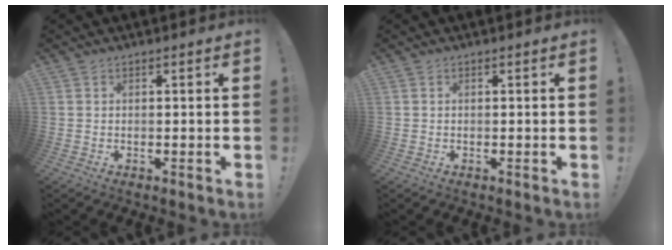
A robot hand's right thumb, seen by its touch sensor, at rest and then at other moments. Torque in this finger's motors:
{"motor_torque": [0.00, 0.00, 0.00, 0.00, 0.00]}